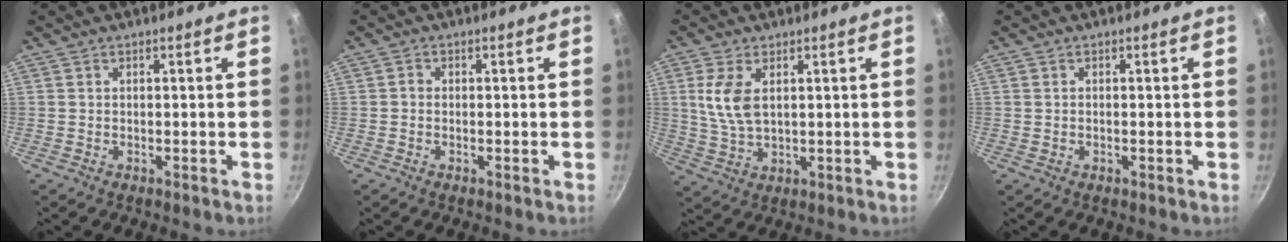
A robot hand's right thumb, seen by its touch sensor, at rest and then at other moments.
{"total": 0.8, "force": [-0.3, 0.6, 0.3], "torque": [-0.003, 0.004, -0.008]}
{"total": 7.1, "force": [1.8, 3.7, 5.8], "torque": [-0.117, -0.011, 0.041]}
{"total": 0.0}